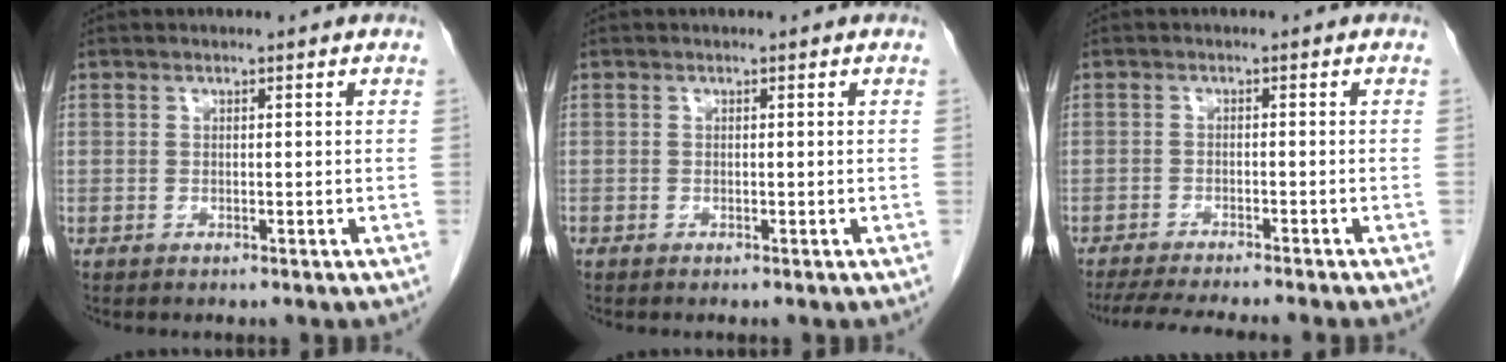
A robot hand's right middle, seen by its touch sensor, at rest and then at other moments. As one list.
[{"total": 0.0}, {"total": 10.4, "force": [-9.2, -0.2, 4.9], "torque": [-0.055, -0.017, -0.137]}]